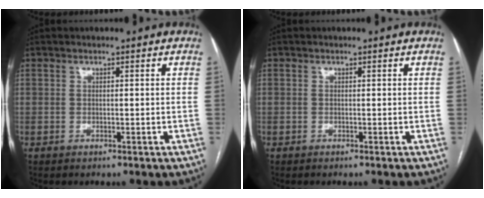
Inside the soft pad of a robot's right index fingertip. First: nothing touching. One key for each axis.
{"total": 0.0}